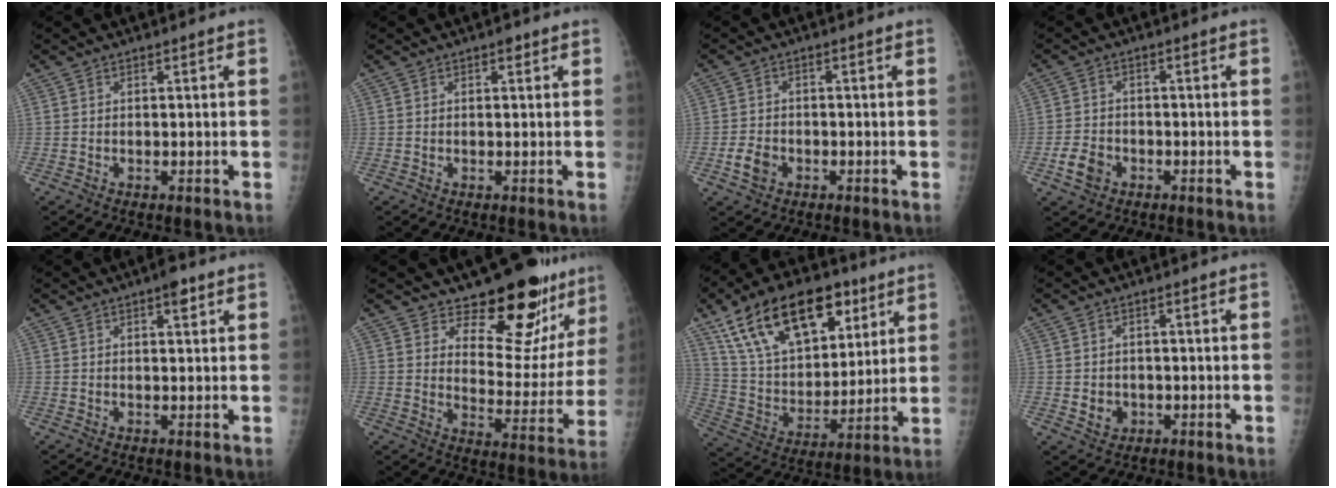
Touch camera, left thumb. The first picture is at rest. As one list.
[{"total": 1.1, "force": [0.6, 0.6, 0.7], "torque": [-0.004, 0.000, 0.005]}, {"total": 3.7, "force": [-1.5, 2.8, 2.0], "torque": [-0.033, 0.008, -0.027]}, {"total": 4.4, "force": [-2.0, 3.3, 2.1], "torque": [-0.034, 0.012, -0.035]}, {"total": 2.8, "force": [1.6, 0.9, 2.1], "torque": [-0.023, -0.004, 0.019]}, {"total": 17.7, "force": [14.3, 6.8, 7.9], "torque": [-0.051, -0.120, 0.188]}, {"total": 24.2, "force": [13.3, 13.2, 15.4], "torque": [-0.242, -0.023, 0.238]}, {"total": 3.2, "force": [-0.5, 2.8, 1.4], "torque": [-0.010, 0.002, 0.000]}]